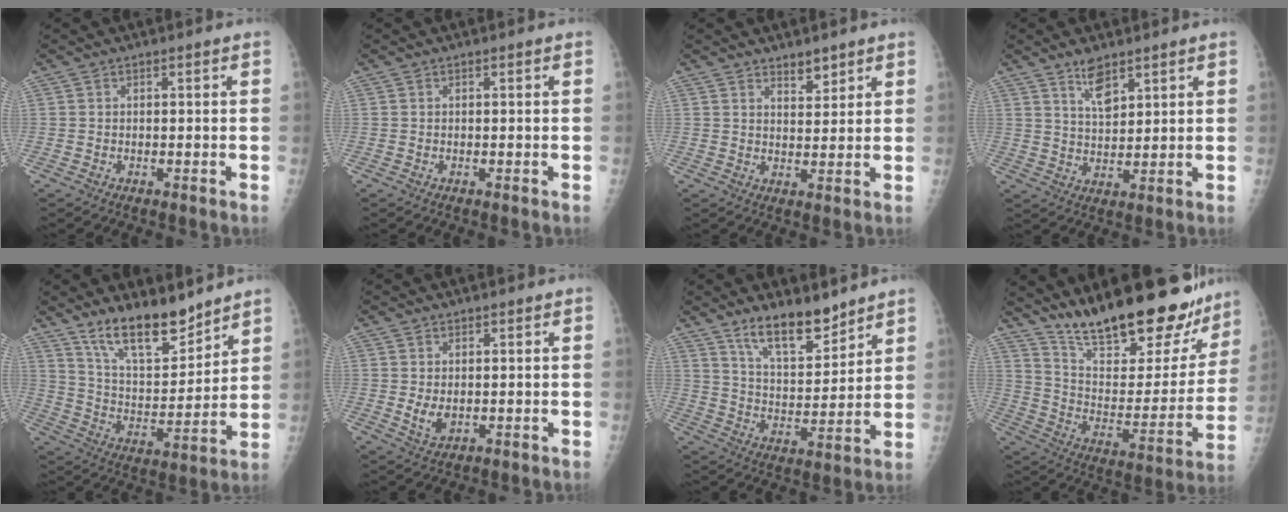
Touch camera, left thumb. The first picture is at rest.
{"total": 0.0}
{"total": 3.5, "force": [2.7, 1.5, 1.6], "torque": [-0.012, -0.022, 0.045]}
{"total": 5.7, "force": [3.8, 2.3, 3.5], "torque": [-0.050, -0.028, 0.073]}
{"total": 14.2, "force": [11.3, 4.6, 7.3], "torque": [-0.091, -0.081, 0.208]}
{"total": 3.1, "force": [0.4, 2.1, 2.2], "torque": [-0.033, -0.009, 0.016]}
{"total": 11.8, "force": [9.1, 4.1, 6.2], "torque": [-0.077, -0.071, 0.167]}
{"total": 28.7, "force": [22.7, 8.8, 15.0], "torque": [-0.193, -0.100, 0.339]}